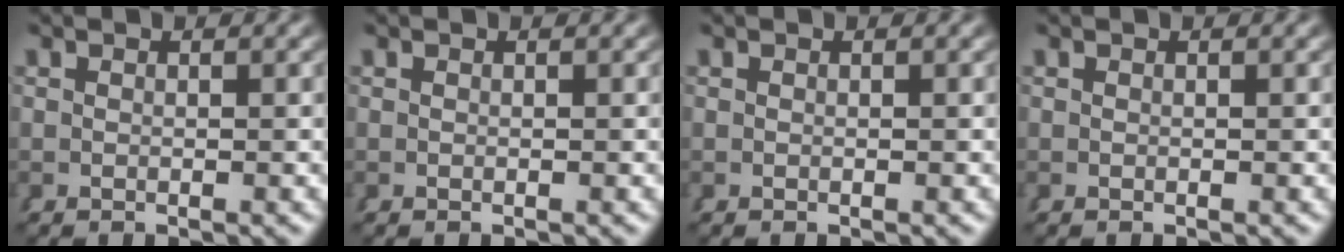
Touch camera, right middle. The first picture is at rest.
{"total": 0.0}
{"total": 0.0}
{"total": 0.0}